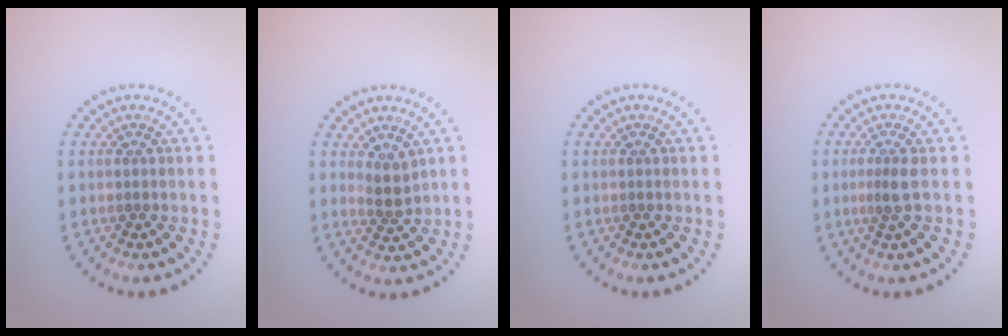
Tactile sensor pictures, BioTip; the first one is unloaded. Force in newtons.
{"total": 1.8, "press": 1.4, "slide": 1.1}
{"total": 0.0}
{"total": 1.8, "press": 1.3, "slide": 1.3}